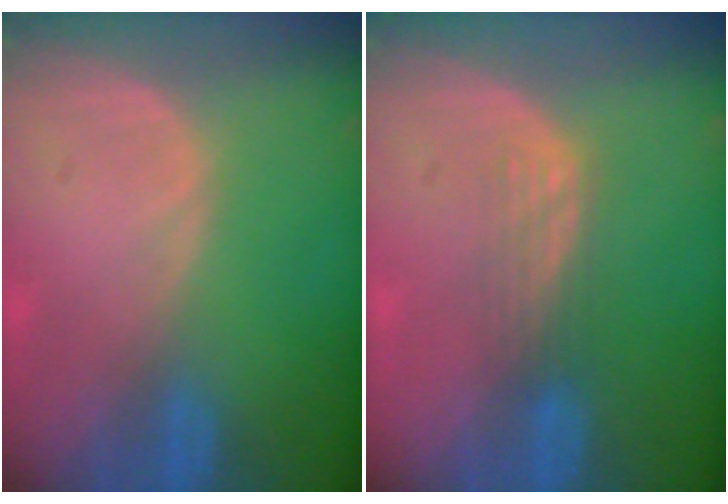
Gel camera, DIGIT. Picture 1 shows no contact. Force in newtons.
{"total": 2.9, "press": 2.6, "slide": 1.4}